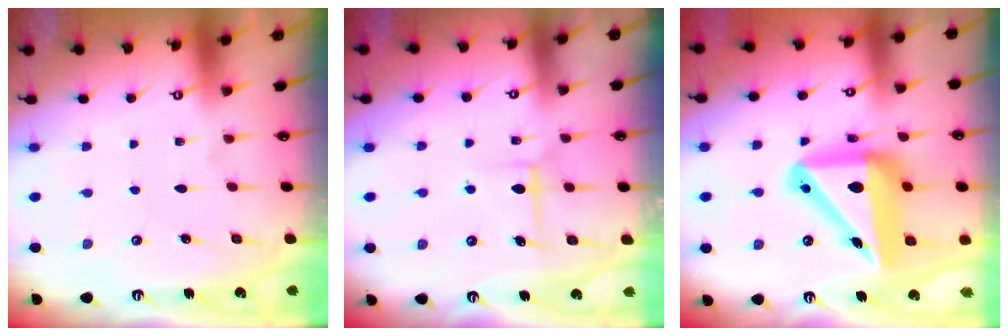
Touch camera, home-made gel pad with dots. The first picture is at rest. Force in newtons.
{"total": 6.4, "press": 6.4, "slide": 0.1}
{"total": 19.3, "press": 18.9, "slide": 3.6}